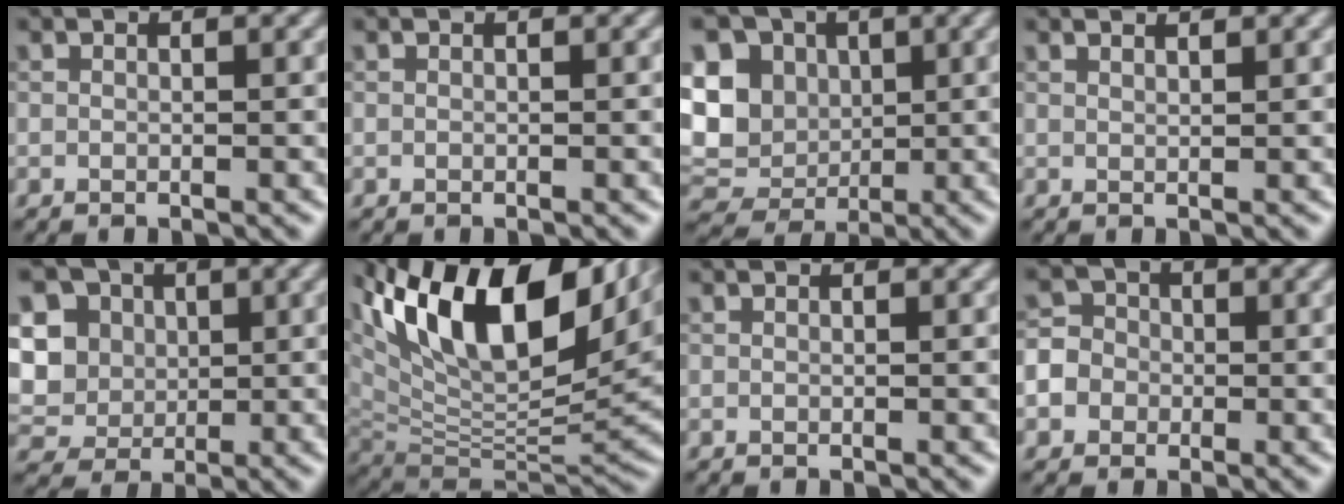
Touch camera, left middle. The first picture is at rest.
{"total": 0.0}
{"total": 10.8, "force": [1.8, 9.0, 5.8], "torque": [-0.117, 0.018, 0.007]}
{"total": 1.1, "force": [1.0, 0.0, 0.4], "torque": [-0.005, -0.002, 0.012]}
{"total": 10.1, "force": [2.6, 8.7, 4.6], "torque": [-0.112, 0.020, 0.033]}
{"total": 15.7, "force": [7.5, 6.6, 12.1], "torque": [-0.221, 0.030, 0.130]}
{"total": 0.0}
{"total": 6.4, "force": [-2.2, 5.7, 1.6], "torque": [-0.028, 0.004, -0.070]}